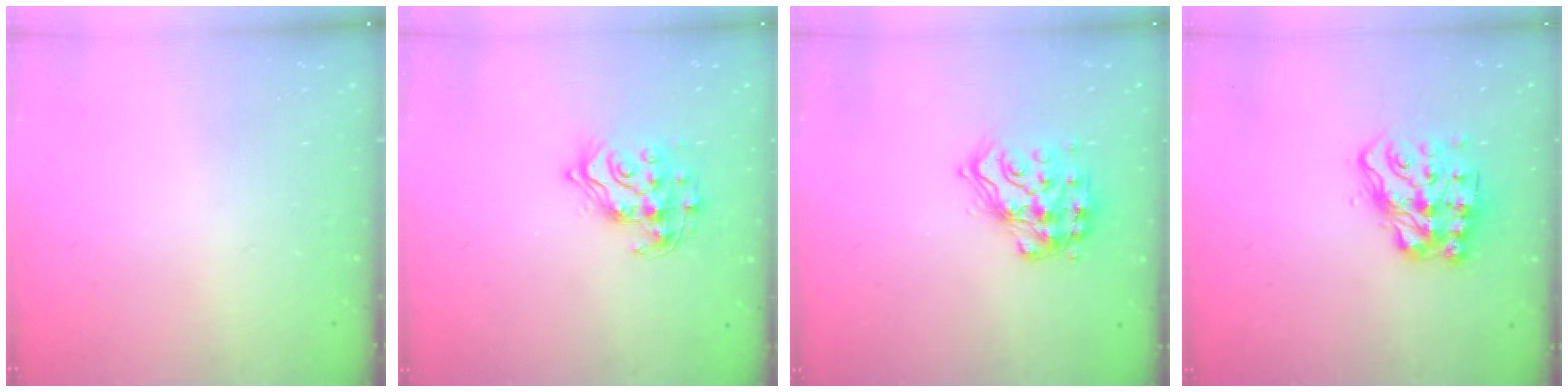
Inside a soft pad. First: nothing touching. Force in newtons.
{"total": 14.5, "press": 14.4, "slide": 1.2}
{"total": 14.9, "press": 14.9, "slide": 0.9}
{"total": 14.2, "press": 14.1, "slide": 0.9}